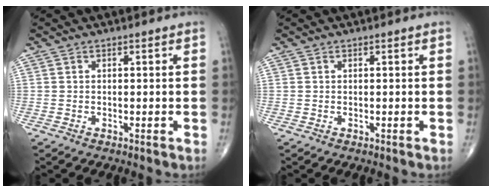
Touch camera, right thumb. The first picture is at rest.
{"total": 0.0}